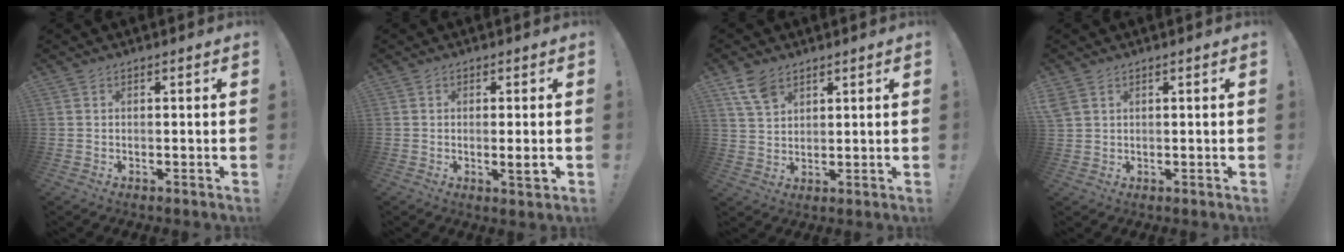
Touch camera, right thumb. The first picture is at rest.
{"total": 3.6, "force": [-0.4, 0.0, 3.5], "torque": [-0.046, -0.012, -0.007]}
{"total": 6.9, "force": [4.5, 3.8, 3.5], "torque": [-0.068, -0.015, 0.088]}
{"total": 2.7, "force": [1.5, 1.9, 1.3], "torque": [-0.019, -0.004, 0.030]}